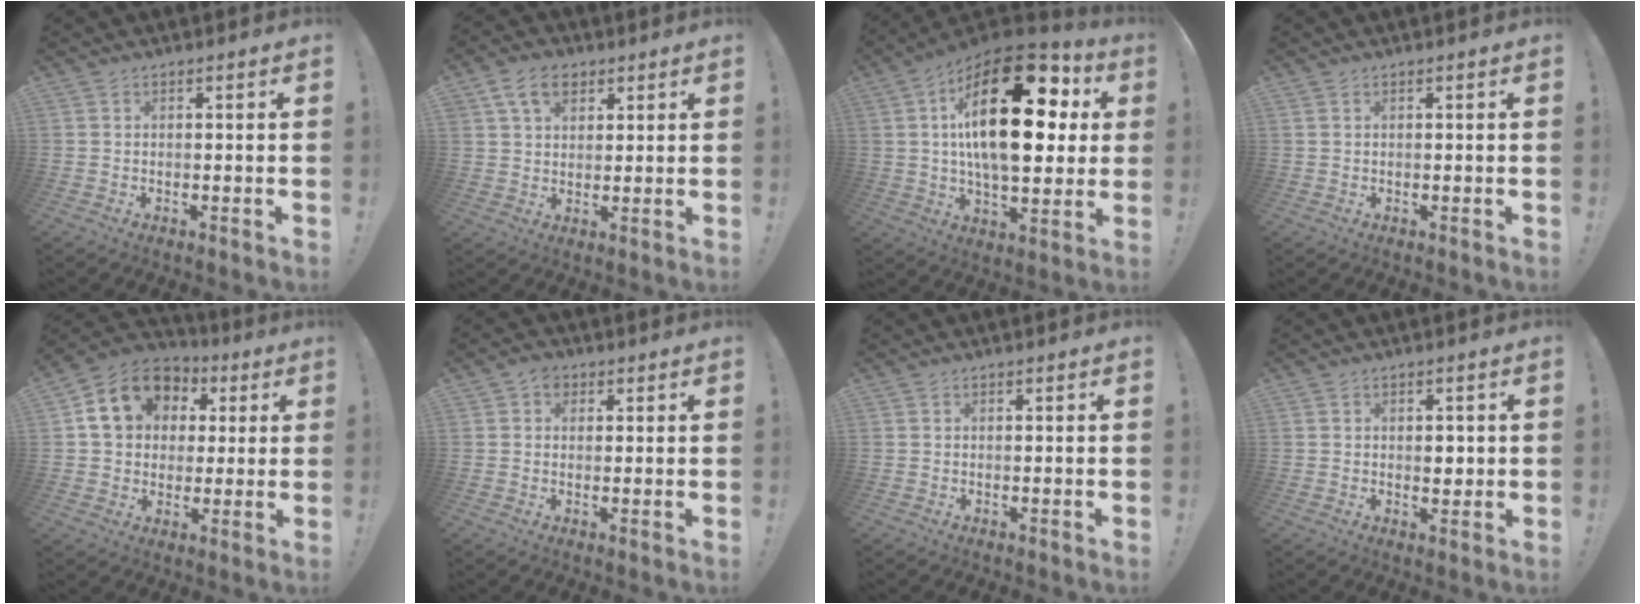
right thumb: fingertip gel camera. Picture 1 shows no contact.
{"total": 8.8, "force": [4.5, 6.1, 4.4], "torque": [-0.065, -0.009, 0.086]}
{"total": 29.5, "force": [6.4, 14.1, 25.1], "torque": [-0.419, -0.024, 0.105]}
{"total": 0.0}
{"total": 16.0, "force": [4.9, 13.0, 7.9], "torque": [-0.115, -0.003, 0.103]}
{"total": 3.5, "force": [1.1, 2.9, 1.6], "torque": [-0.018, -0.003, 0.020]}
{"total": 0.0}
{"total": 2.5, "force": [0.1, 2.0, 1.5], "torque": [-0.009, -0.003, -0.004]}